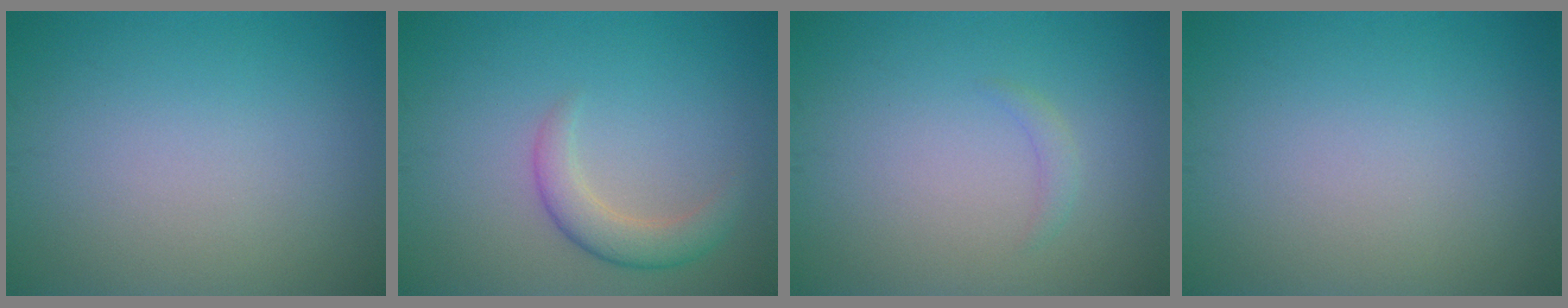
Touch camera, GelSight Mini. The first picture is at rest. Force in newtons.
{"total": 2.9, "press": 2.9, "slide": 0.2}
{"total": 0.8, "press": 0.8, "slide": 0.1}
{"total": 0.0}